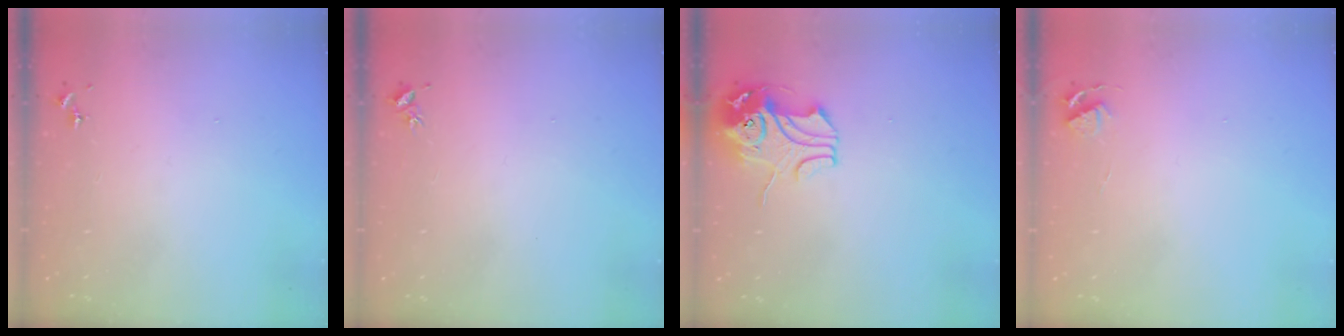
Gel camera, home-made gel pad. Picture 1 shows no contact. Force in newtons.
{"total": 3.1, "press": 3.0, "slide": 0.3}
{"total": 10.6, "press": 10.4, "slide": 1.7}
{"total": 3.9, "press": 3.8, "slide": 0.5}